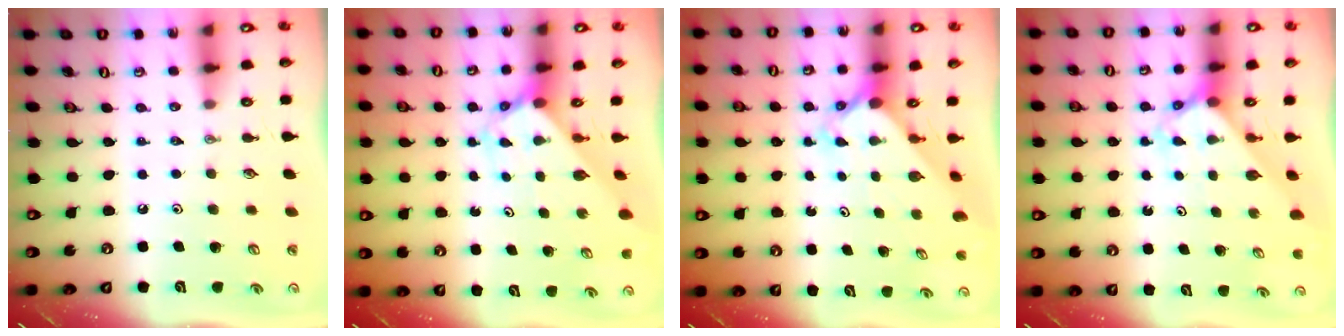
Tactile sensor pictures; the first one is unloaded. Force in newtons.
{"total": 2.7, "press": 2.7, "slide": 0.2}
{"total": 2.6, "press": 2.6, "slide": 0.2}
{"total": 2.6, "press": 2.6, "slide": 0.2}